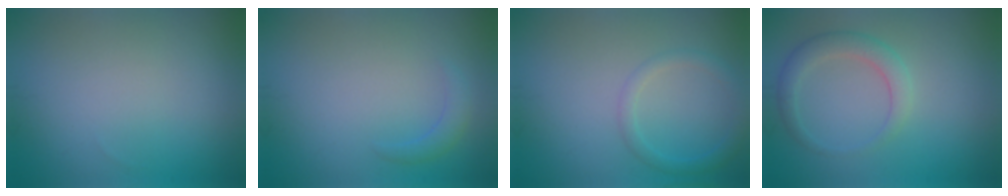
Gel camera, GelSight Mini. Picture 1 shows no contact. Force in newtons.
{"total": 1.4, "press": 1.4, "slide": 0.0}
{"total": 1.9, "press": 1.9, "slide": 0.2}
{"total": 2.8, "press": 2.8, "slide": 0.3}